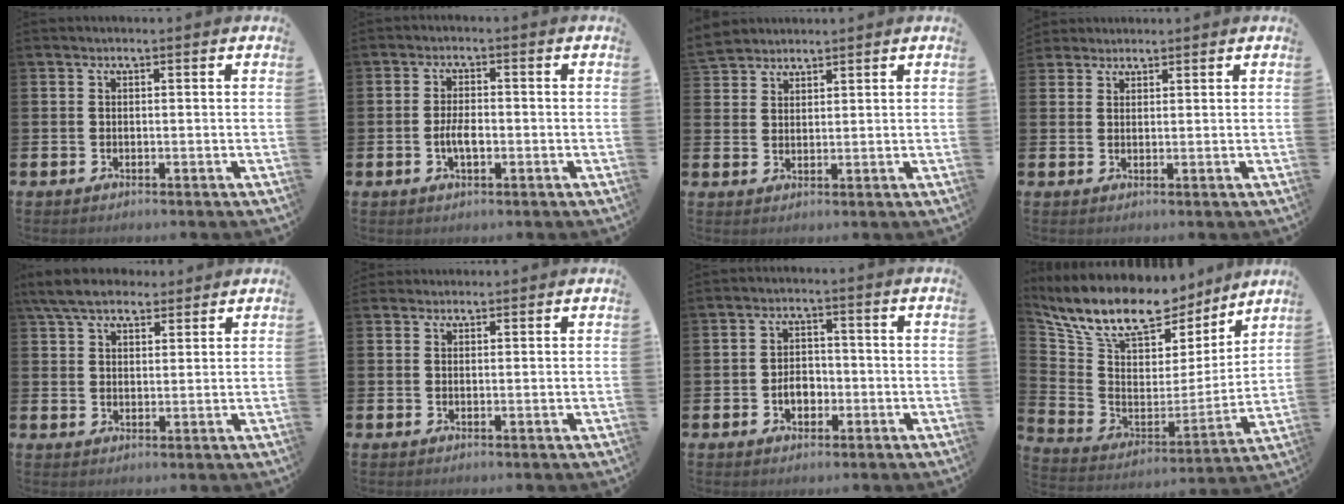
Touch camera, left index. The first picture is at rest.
{"total": 3.2, "force": [-0.6, 1.5, 2.8], "torque": [-0.040, -0.001, -0.014]}
{"total": 3.4, "force": [3.3, 0.7, -0.3], "torque": [0.002, -0.010, 0.063]}
{"total": 2.4, "force": [2.2, 0.9, -0.1], "torque": [0.006, -0.004, 0.041]}
{"total": 6.0, "force": [5.1, 2.1, 2.4], "torque": [-0.048, -0.011, 0.092]}
{"total": 1.2, "force": [1.2, 0.3, -0.1], "torque": [0.009, -0.001, 0.021]}
{"total": 3.2, "force": [-1.0, 2.3, 2.0], "torque": [-0.019, -0.004, -0.026]}
{"total": 12.9, "force": [10.8, 5.2, 4.7], "torque": [-0.144, -0.058, 0.194]}